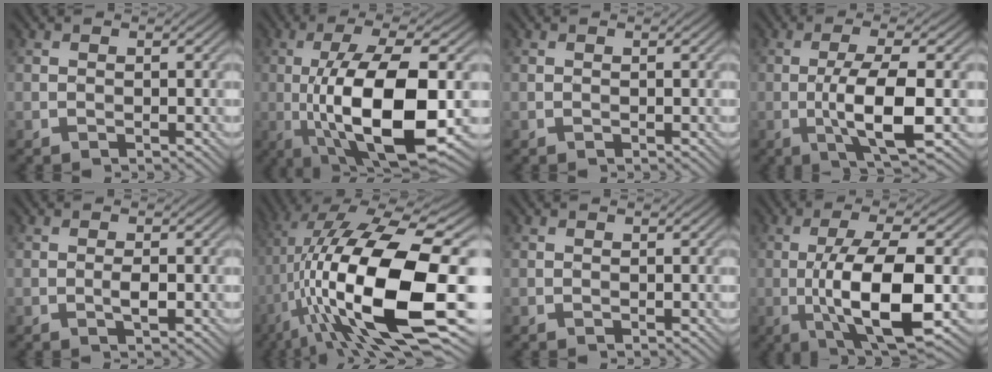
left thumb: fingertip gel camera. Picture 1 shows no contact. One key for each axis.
{"total": 14.6, "fx": -2.8, "fy": 4.8, "fz": 13.5, "tx": -0.241, "ty": -0.004, "tz": -0.048}
{"total": 0.0}
{"total": 7.7, "fx": -1.5, "fy": 1.7, "fz": 7.4, "tx": -0.134, "ty": 0.006, "tz": -0.030}
{"total": 1.5, "fx": -0.5, "fy": 0.3, "fz": 1.4, "tx": -0.027, "ty": 0.001, "tz": -0.012}
{"total": 20.2, "fx": -3.8, "fy": 7.1, "fz": 18.5, "tx": -0.344, "ty": 0.005, "tz": -0.067}
{"total": 0.0}
{"total": 11.9, "fx": -2.2, "fy": 3.5, "fz": 11.1, "tx": -0.197, "ty": -0.002, "tz": -0.041}